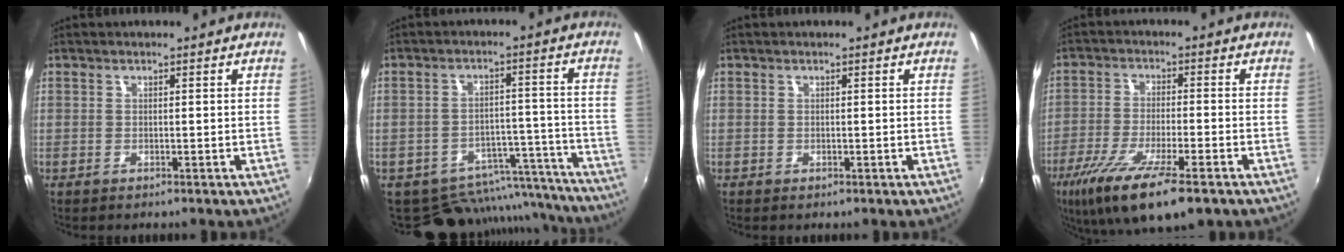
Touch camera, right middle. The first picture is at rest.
{"total": 17.0, "force": [-14.7, 7.5, 4.3], "torque": [-0.082, 0.040, -0.178]}
{"total": 0.0}
{"total": 15.3, "force": [-9.5, 3.4, 11.5], "torque": [-0.228, -0.053, -0.169]}